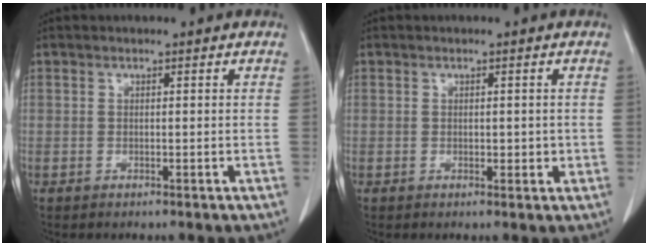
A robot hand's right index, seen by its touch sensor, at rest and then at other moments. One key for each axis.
{"total": 1.7, "fx": 0.0, "fy": 1.1, "fz": 1.3, "tx": -0.011, "ty": 0.001, "tz": 0.004}